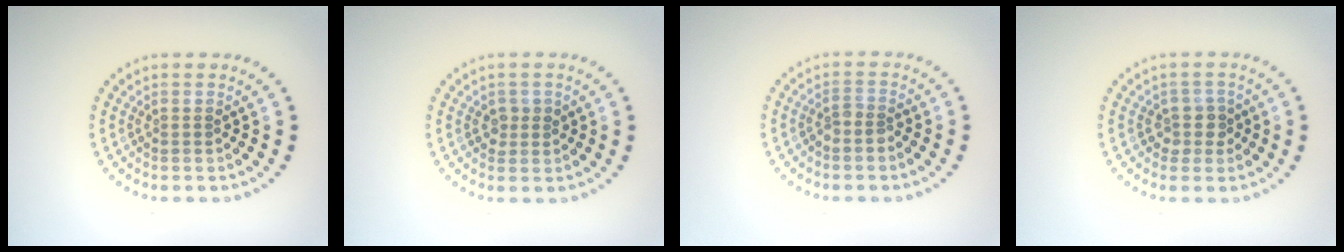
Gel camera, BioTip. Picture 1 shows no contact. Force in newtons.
{"total": 1.3, "press": 1.2, "slide": 0.4}
{"total": 1.4, "press": 1.0, "slide": 0.9}
{"total": 2.0, "press": 1.5, "slide": 1.3}